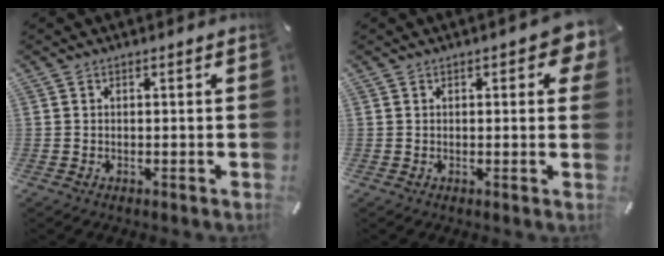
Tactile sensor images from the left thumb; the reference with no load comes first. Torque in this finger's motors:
{"motor_torque": [0.49, 0.16, 0.13, -0.03, 0.05]}